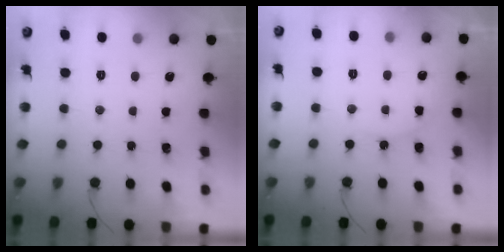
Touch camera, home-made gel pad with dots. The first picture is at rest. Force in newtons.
{"total": 6.6, "press": 6.6, "slide": 0.5}